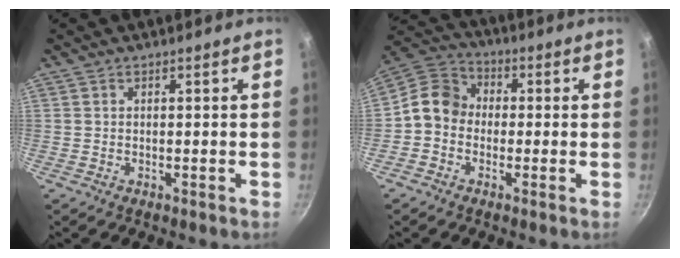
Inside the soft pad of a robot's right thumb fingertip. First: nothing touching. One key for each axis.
{"total": 8.5, "fx": -1.1, "fy": 7.3, "fz": 4.2, "tx": -0.048, "ty": 0.032, "tz": -0.048}